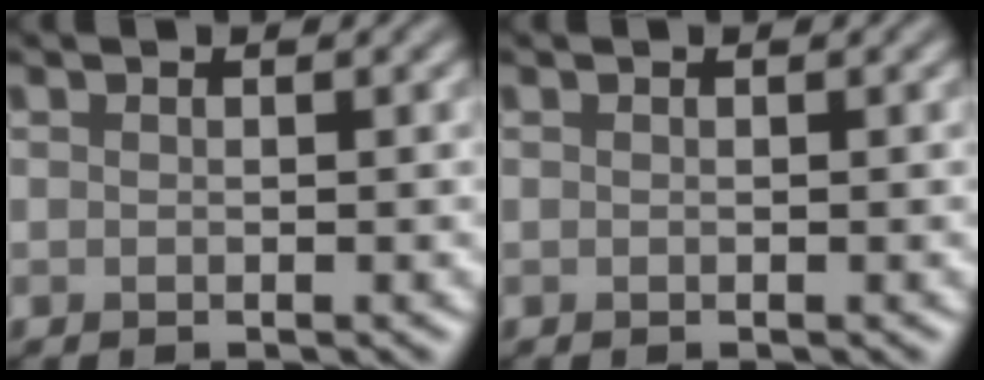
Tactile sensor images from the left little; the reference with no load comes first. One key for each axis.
{"total": 0.0}